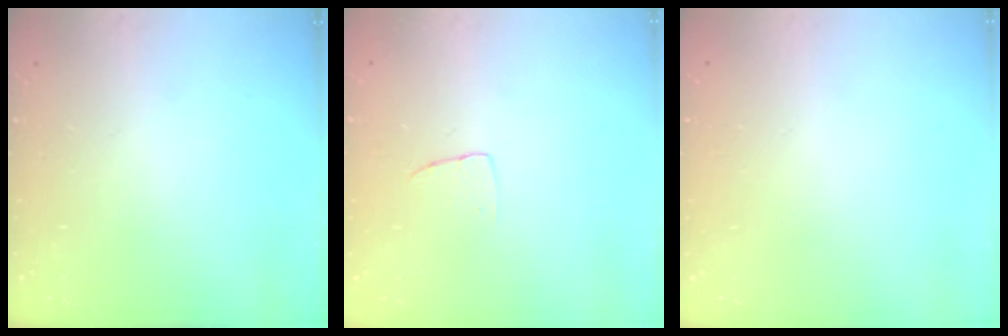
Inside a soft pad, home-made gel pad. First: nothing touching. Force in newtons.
{"total": 2.9, "press": 2.9, "slide": 0.1}
{"total": 0.0}